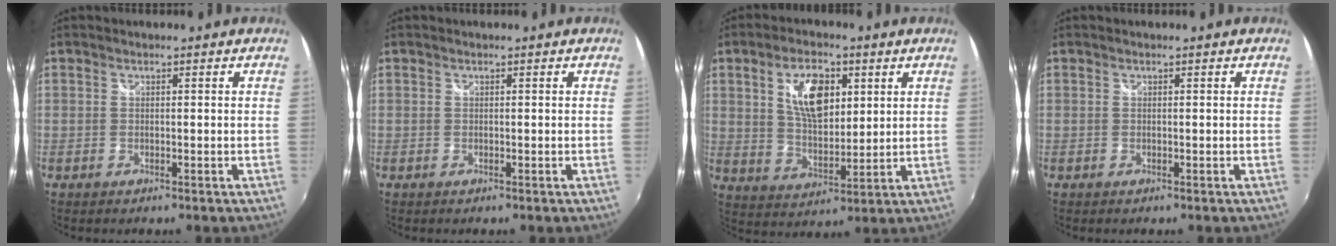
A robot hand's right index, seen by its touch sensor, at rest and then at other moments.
{"total": 0.0}
{"total": 10.8, "force": [3.9, 5.4, 8.5], "torque": [-0.153, 0.009, 0.074]}
{"total": 0.0}